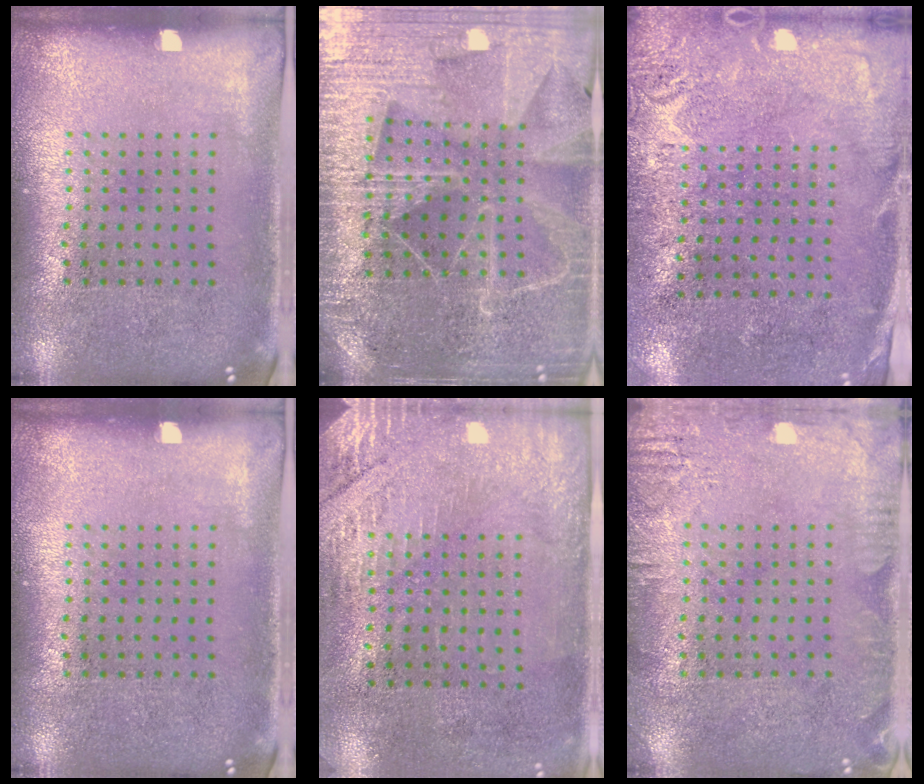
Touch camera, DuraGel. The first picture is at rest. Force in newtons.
{"total": 4.9, "press": 4.5, "slide": 2.0}
{"total": 2.8, "press": 2.4, "slide": 1.4}
{"total": 0.0}
{"total": 2.9, "press": 2.5, "slide": 1.5}
{"total": 2.3, "press": 2.3, "slide": 0.2}